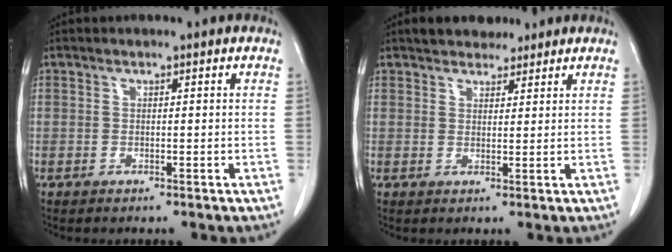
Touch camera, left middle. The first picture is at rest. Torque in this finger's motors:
{"motor_torque": [0.18, -0.17, -0.01, 0.01]}